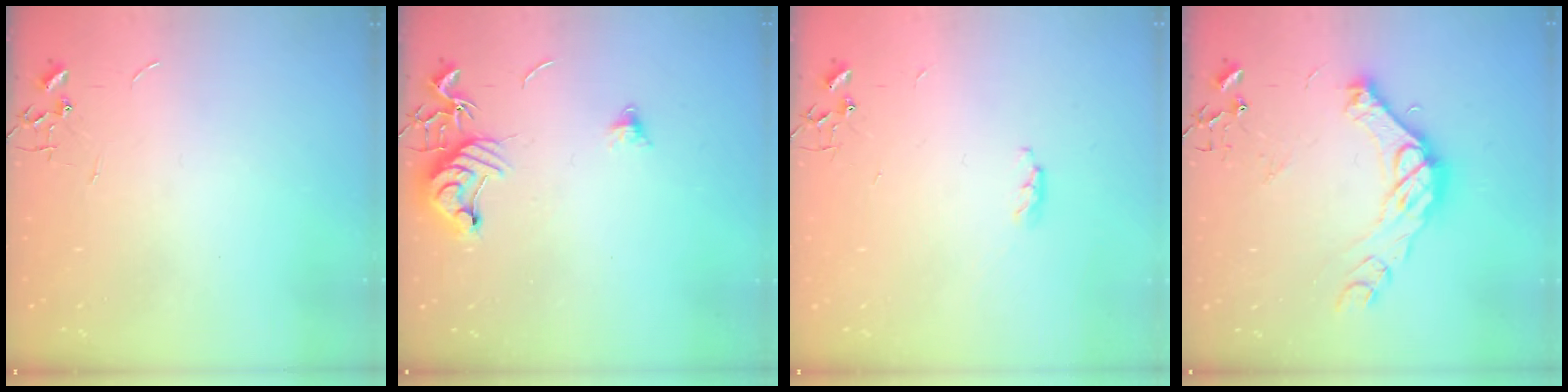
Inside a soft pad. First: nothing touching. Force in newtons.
{"total": 9.6, "press": 9.6, "slide": 0.9}
{"total": 3.6, "press": 3.6, "slide": 0.5}
{"total": 15.5, "press": 15.5, "slide": 1.5}